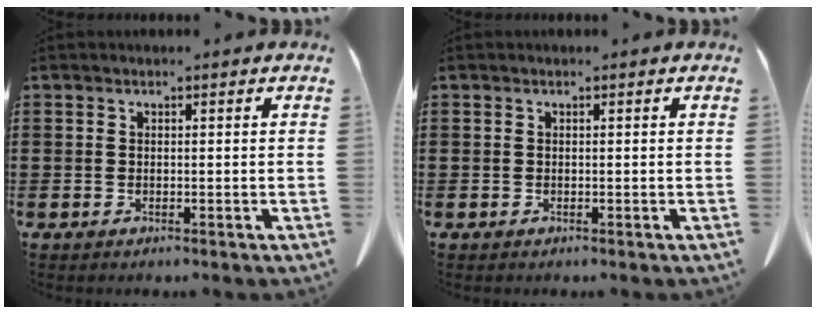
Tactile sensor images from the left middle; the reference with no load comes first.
{"total": 0.0}